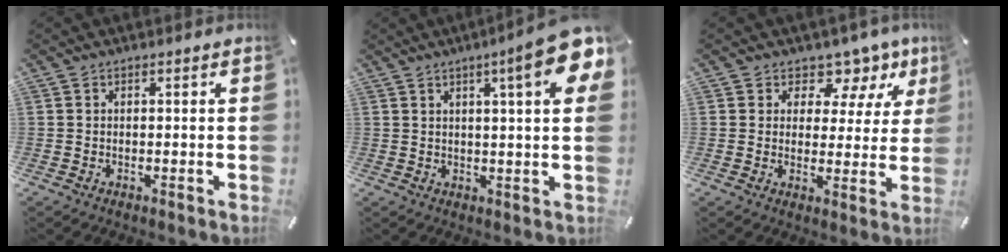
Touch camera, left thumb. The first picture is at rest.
{"total": 12.6, "force": [5.9, 1.8, 11.0], "torque": [-0.156, -0.028, 0.087]}
{"total": 8.1, "force": [5.5, 5.2, 2.9], "torque": [-0.041, -0.046, 0.095]}